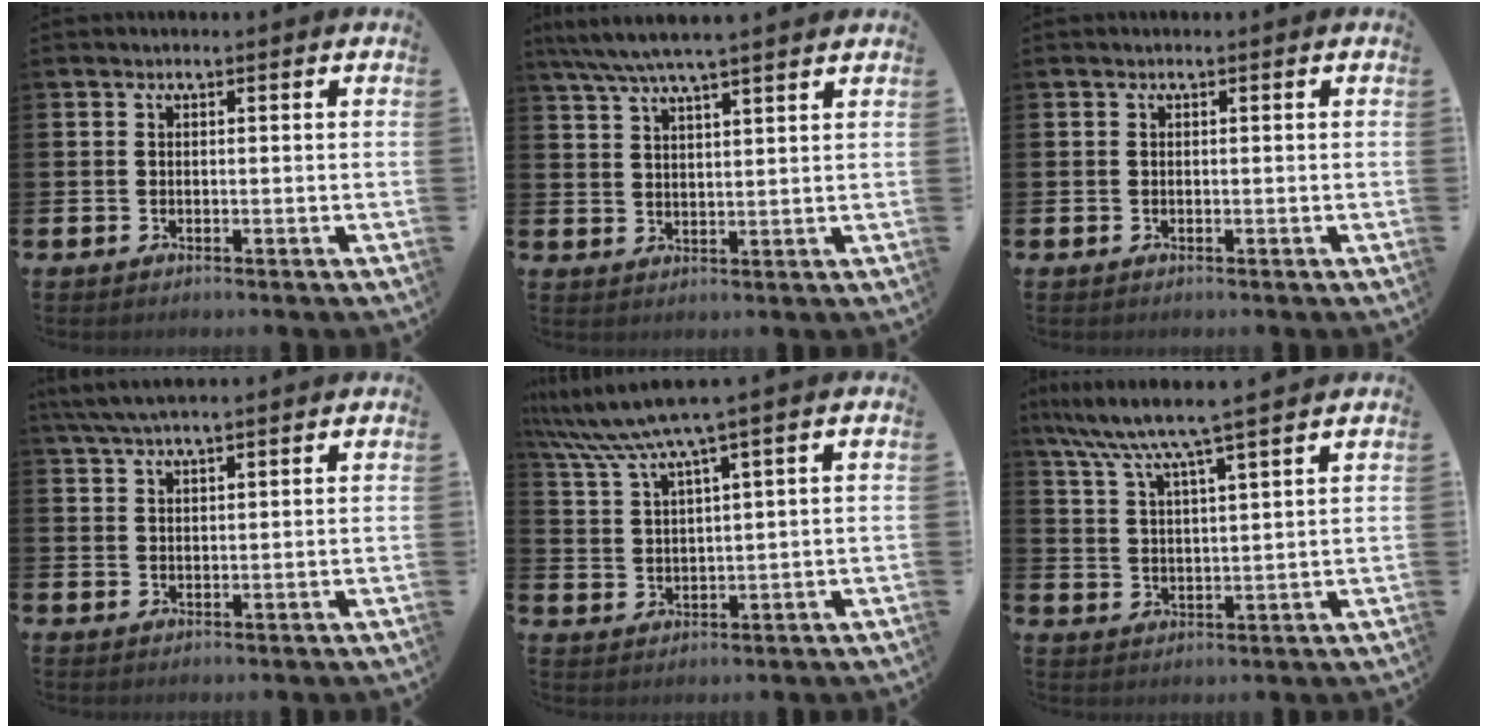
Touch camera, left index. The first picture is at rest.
{"total": 5.8, "force": [5.3, 0.1, 2.4], "torque": [-0.066, -0.014, 0.098]}
{"total": 0.0}
{"total": 4.5, "force": [4.0, 0.5, 2.0], "torque": [-0.045, -0.007, 0.073]}
{"total": 7.3, "force": [5.8, 0.3, 4.4], "torque": [-0.107, -0.013, 0.102]}
{"total": 7.5, "force": [6.7, -0.2, 3.3], "torque": [-0.091, -0.035, 0.116]}